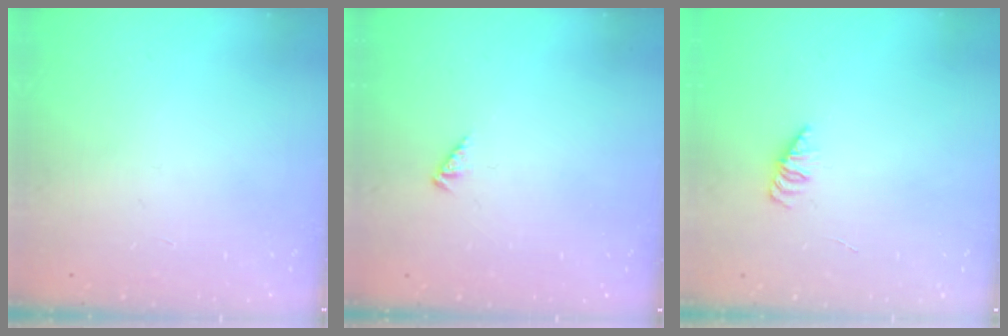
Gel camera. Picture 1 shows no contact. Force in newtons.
{"total": 1.2, "press": 1.1, "slide": 0.3}
{"total": 1.9, "press": 1.9, "slide": 0.4}